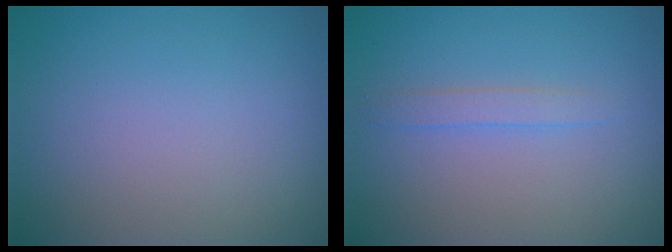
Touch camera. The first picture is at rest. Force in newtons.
{"total": 1.2, "press": 1.2, "slide": 0.1}